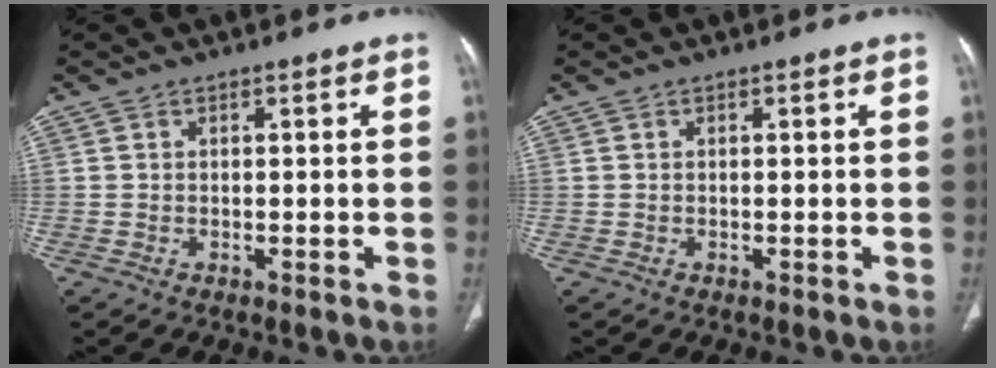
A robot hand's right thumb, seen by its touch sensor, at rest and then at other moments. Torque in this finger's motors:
{"motor_torque": [-0.18, 0.20, -0.11, -0.14, 0.02]}